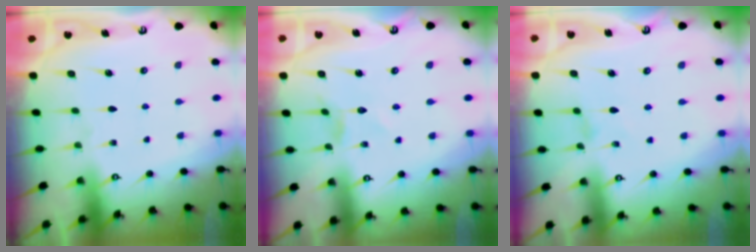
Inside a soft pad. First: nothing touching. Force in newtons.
{"total": 1.3, "press": 1.2, "slide": 0.2}
{"total": 0.0}